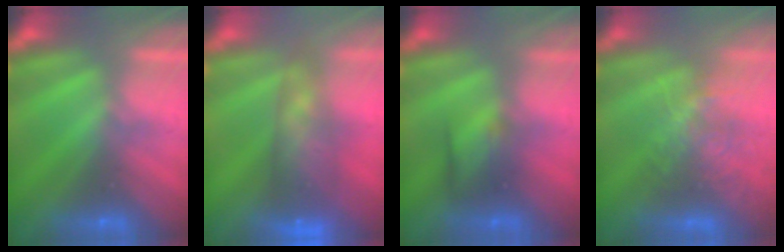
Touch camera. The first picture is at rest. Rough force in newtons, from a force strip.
{"total": 10.4}
{"total": 2.4}
{"total": 3.7}